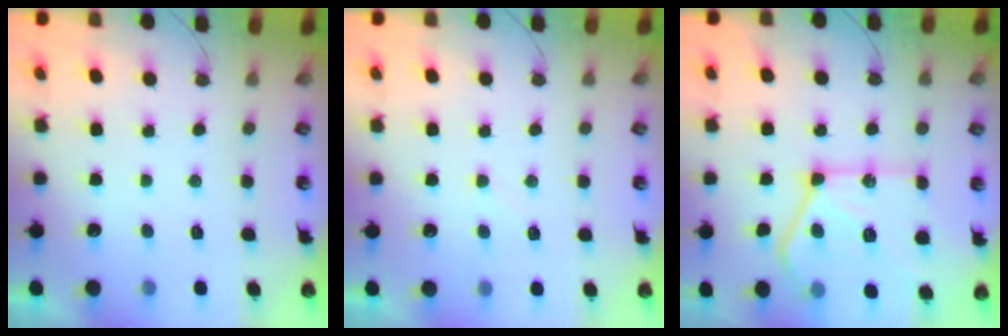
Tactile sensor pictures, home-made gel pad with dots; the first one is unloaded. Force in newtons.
{"total": 4.1, "press": 4.1, "slide": 0.5}
{"total": 19.1, "press": 19.1, "slide": 1.0}